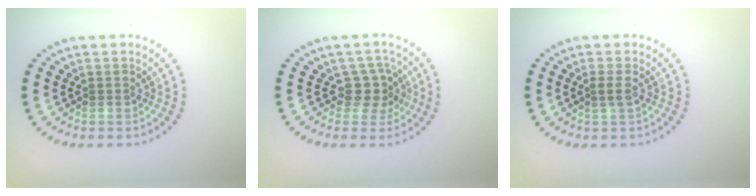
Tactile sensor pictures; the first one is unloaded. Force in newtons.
{"total": 2.3, "press": 1.9, "slide": 1.4}
{"total": 1.2, "press": 0.9, "slide": 0.8}